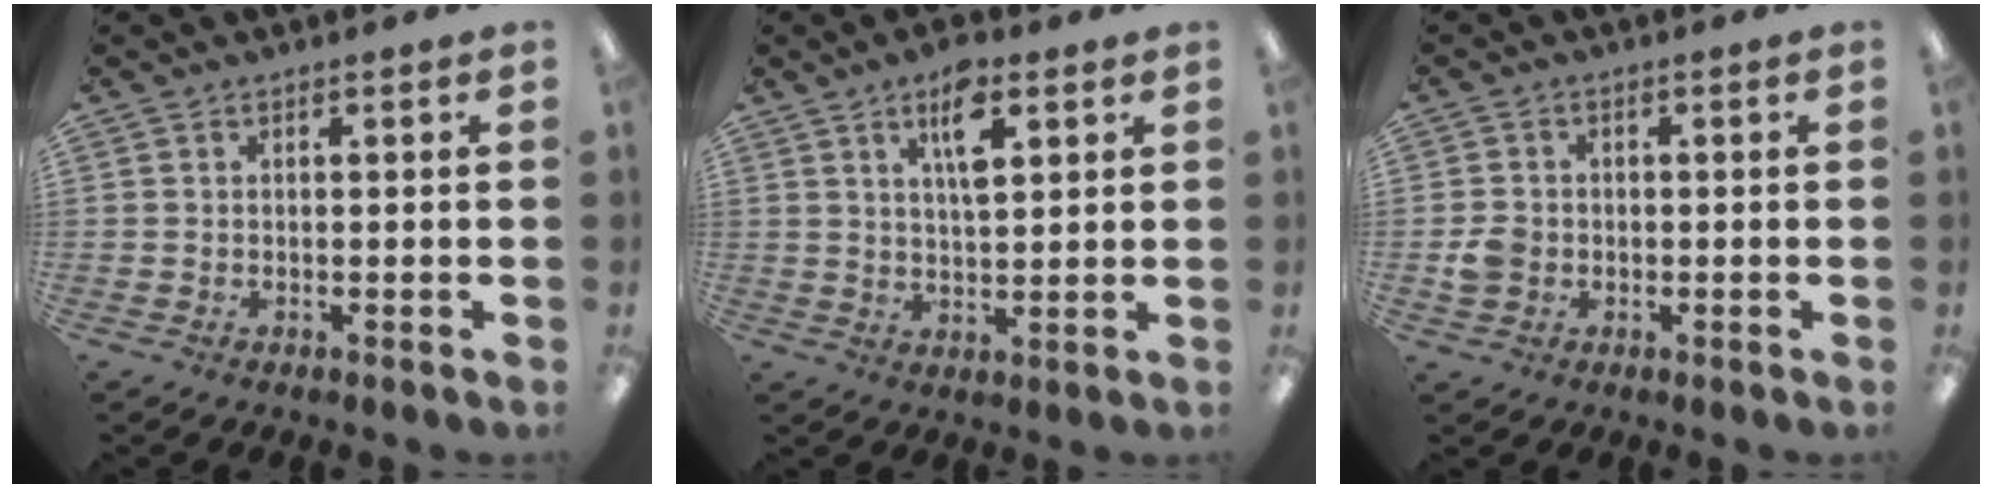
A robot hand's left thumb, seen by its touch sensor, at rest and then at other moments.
{"total": 8.6, "force": [4.5, 3.5, 6.4], "torque": [-0.096, -0.009, 0.070]}
{"total": 3.7, "force": [-0.6, 3.3, 1.5], "torque": [-0.018, 0.004, -0.012]}